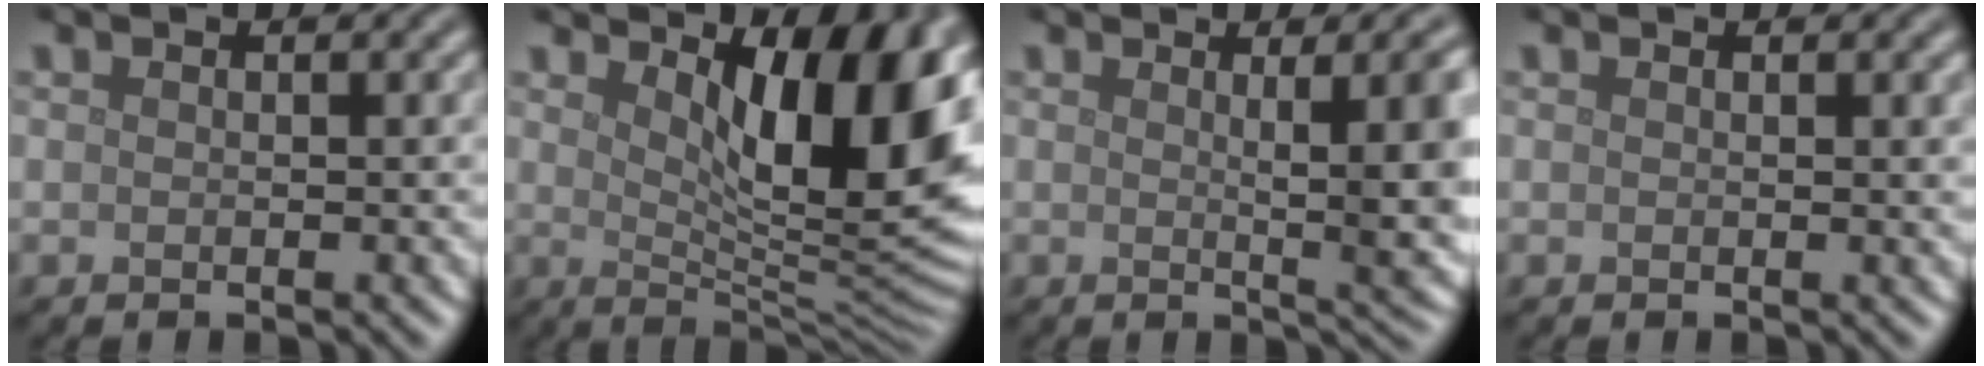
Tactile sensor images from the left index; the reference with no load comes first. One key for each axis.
{"total": 11.6, "fx": 3.6, "fy": 4.2, "fz": 10.1, "tx": -0.129, "ty": -0.008, "tz": 0.059}
{"total": 8.6, "fx": 1.1, "fy": 2.4, "fz": 8.2, "tx": -0.077, "ty": 0.006, "tz": 0.014}
{"total": 0.8, "fx": 0.4, "fy": 0.2, "fz": 0.6, "tx": -0.003, "ty": 0.001, "tz": 0.005}